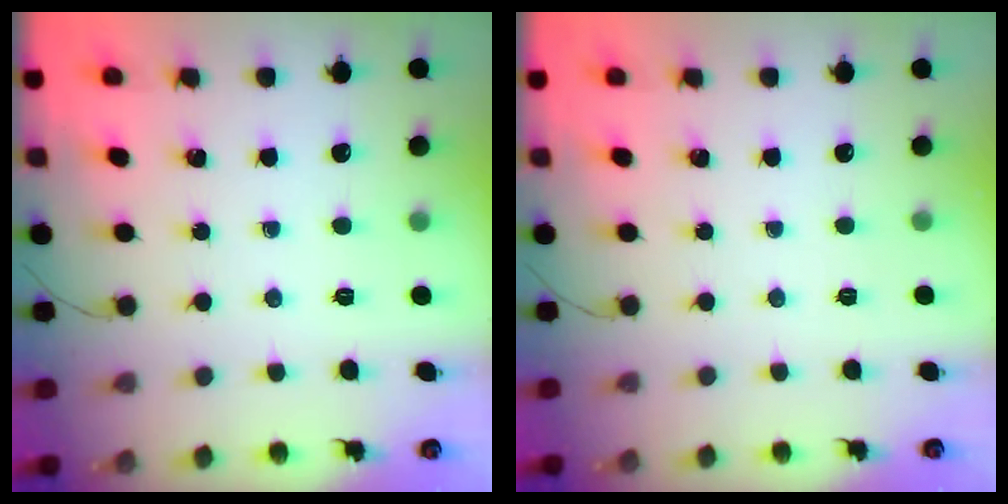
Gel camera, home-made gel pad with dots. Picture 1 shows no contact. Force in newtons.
{"total": 2.4, "press": 2.3, "slide": 0.5}